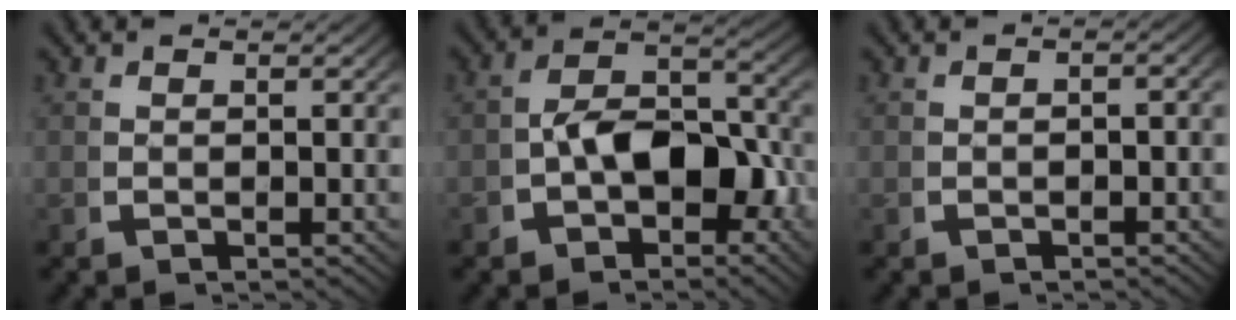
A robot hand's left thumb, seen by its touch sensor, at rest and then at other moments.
{"total": 7.5, "force": [-2.0, 4.9, 5.3], "torque": [-0.084, -0.019, -0.026]}
{"total": 1.1, "force": [-0.7, 0.5, 0.7], "torque": [-0.007, 0.000, -0.014]}